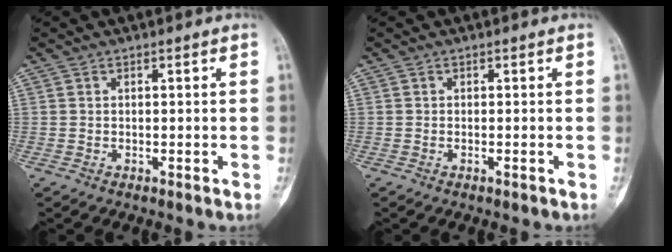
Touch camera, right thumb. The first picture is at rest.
{"total": 0.5, "force": [-0.3, 0.1, 0.4], "torque": [-0.011, 0.002, -0.004]}